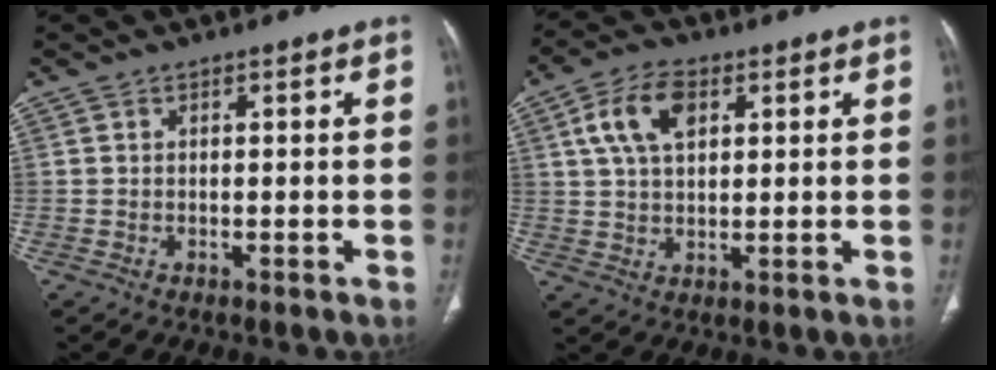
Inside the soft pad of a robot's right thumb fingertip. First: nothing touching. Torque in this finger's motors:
{"motor_torque": [-0.37, 1.30, 0.37, 0.08, 0.08]}